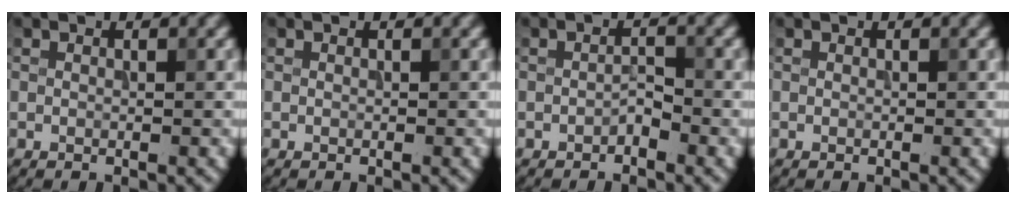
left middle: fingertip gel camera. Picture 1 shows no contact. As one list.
[{"total": 0.0}, {"total": 0.8, "force": [-0.7, 0.2, 0.4], "torque": [-0.013, 0.006, -0.010]}, {"total": 0.0}]